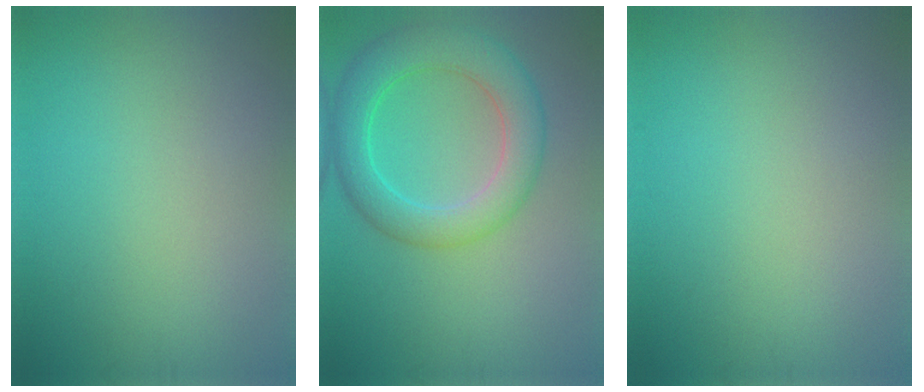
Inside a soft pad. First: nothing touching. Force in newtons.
{"total": 6.2, "press": 6.2, "slide": 0.2}
{"total": 0.0}